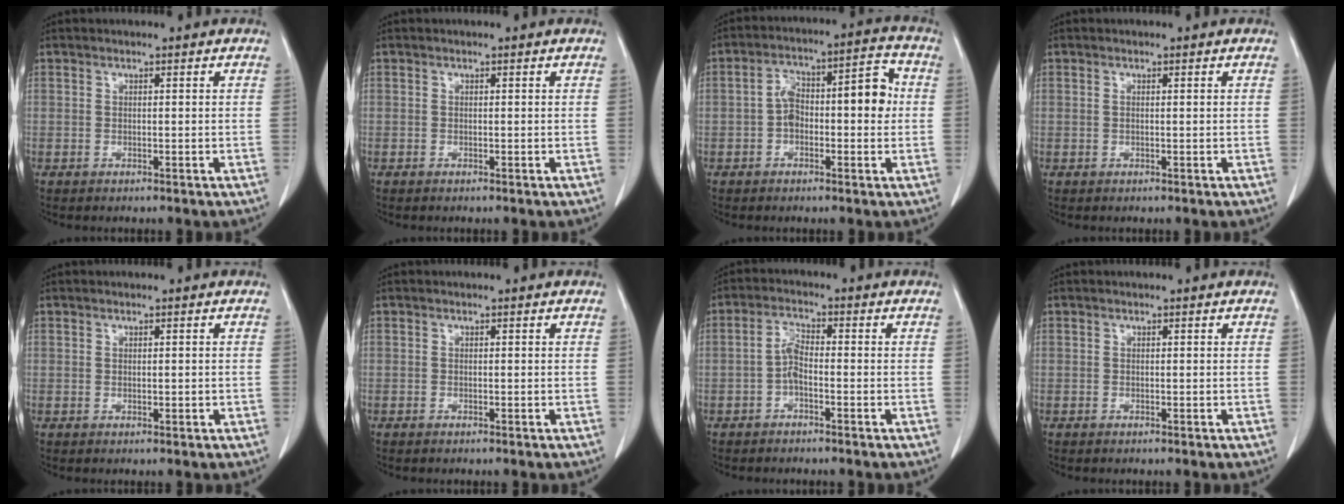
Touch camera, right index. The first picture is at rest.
{"total": 0.0}
{"total": 11.1, "force": [-0.3, 4.6, 10.1], "torque": [-0.164, 0.053, -0.005]}
{"total": 0.9, "force": [0.0, 0.4, 0.8], "torque": [-0.025, 0.005, 0.004]}
{"total": 1.1, "force": [-0.1, 0.6, 0.8], "torque": [-0.021, -0.001, 0.002]}
{"total": 0.6, "force": [-0.3, 0.4, 0.4], "torque": [-0.009, 0.000, -0.004]}
{"total": 3.7, "force": [-1.2, 1.6, 3.0], "torque": [-0.069, 0.012, -0.027]}
{"total": 0.0}